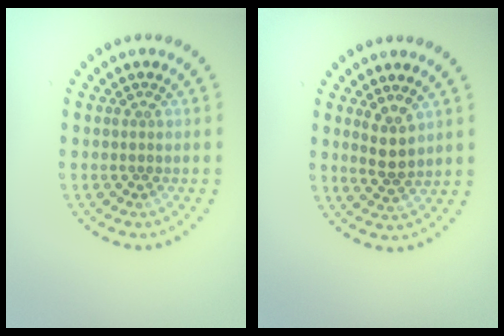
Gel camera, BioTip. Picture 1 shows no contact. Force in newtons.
{"total": 2.3, "press": 2.1, "slide": 0.8}